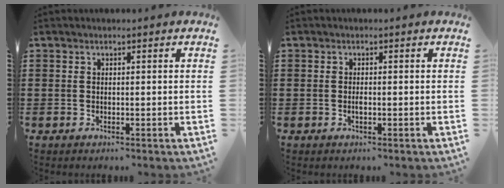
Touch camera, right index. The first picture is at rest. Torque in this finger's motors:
{"motor_torque": [2.14, 0.00, 0.29, 0.07]}